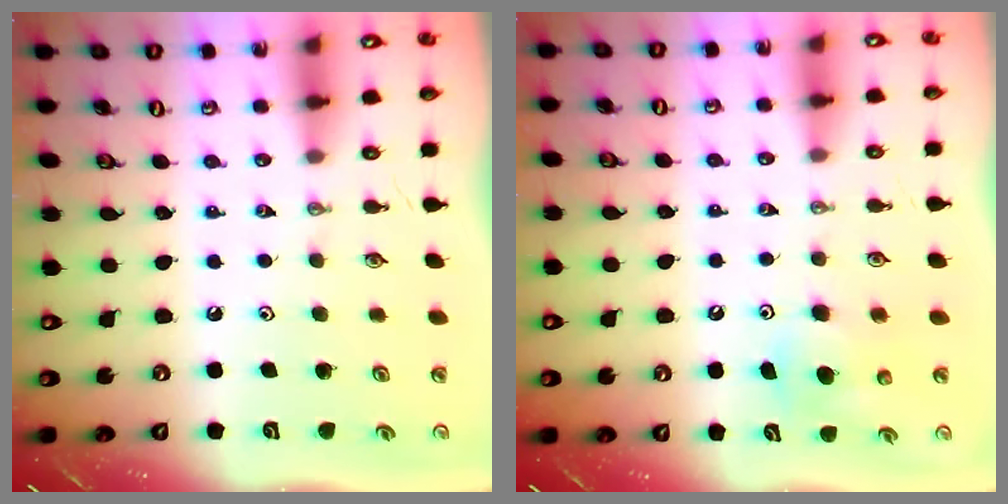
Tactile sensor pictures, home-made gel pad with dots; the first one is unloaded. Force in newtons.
{"total": 6.1, "press": 6.0, "slide": 1.1}